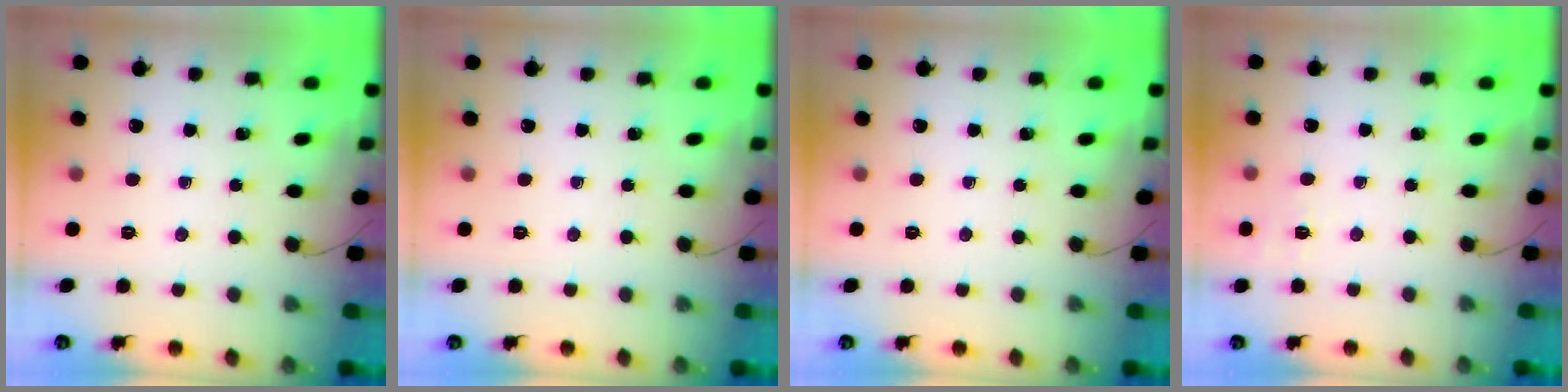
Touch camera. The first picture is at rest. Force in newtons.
{"total": 0.0}
{"total": 0.0}
{"total": 3.4, "press": 2.8, "slide": 1.9}